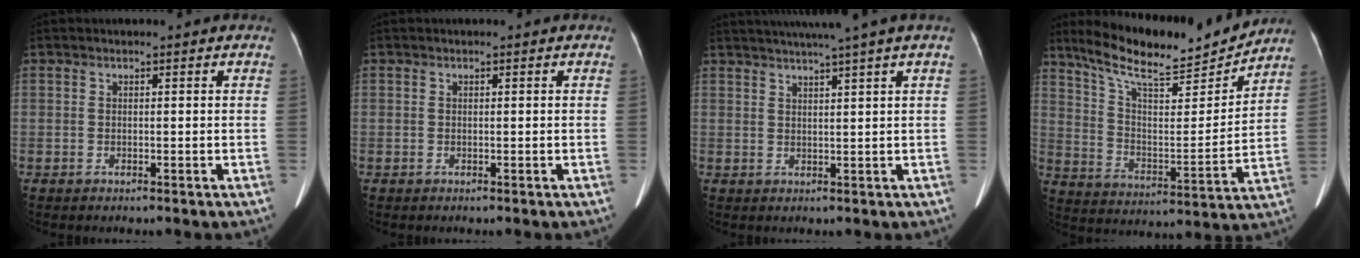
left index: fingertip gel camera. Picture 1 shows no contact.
{"total": 0.0}
{"total": 8.1, "force": [6.3, -1.8, 4.8], "torque": [-0.067, 0.017, 0.082]}
{"total": 17.6, "force": [15.7, 2.0, 7.6], "torque": [-0.137, -0.010, 0.256]}